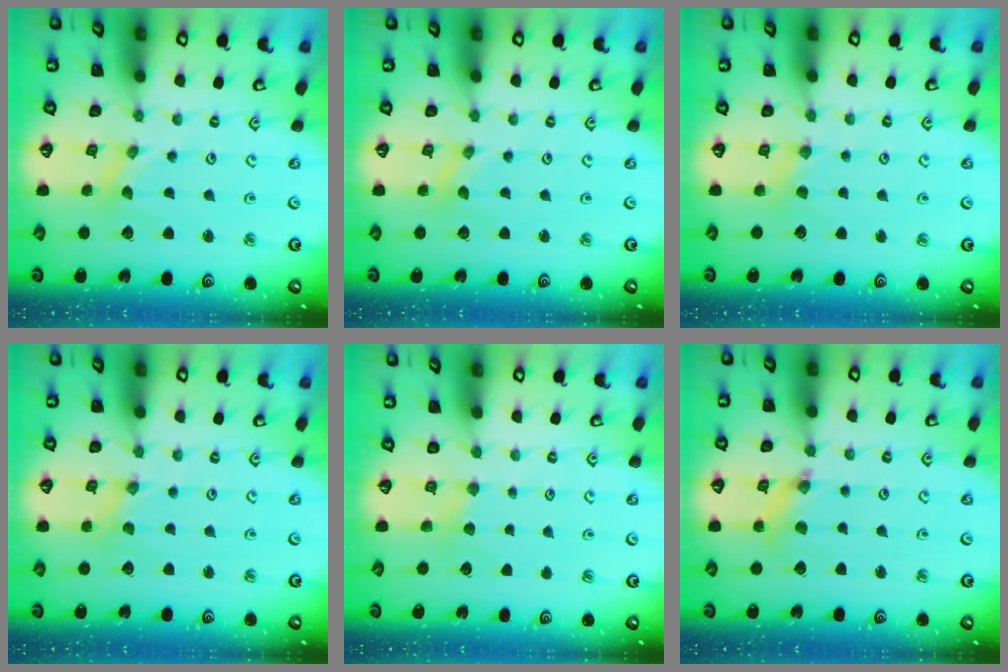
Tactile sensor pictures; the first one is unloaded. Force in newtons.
{"total": 0.0}
{"total": 2.8, "press": 2.8, "slide": 0.4}
{"total": 0.0}
{"total": 2.1, "press": 2.0, "slide": 0.4}
{"total": 4.7, "press": 4.7, "slide": 0.3}